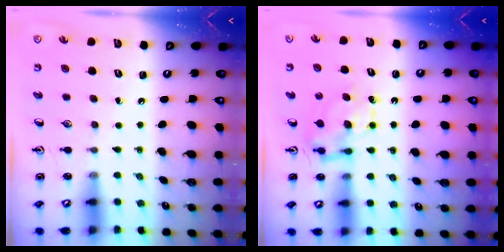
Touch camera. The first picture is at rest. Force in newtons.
{"total": 7.9, "press": 7.9, "slide": 0.6}